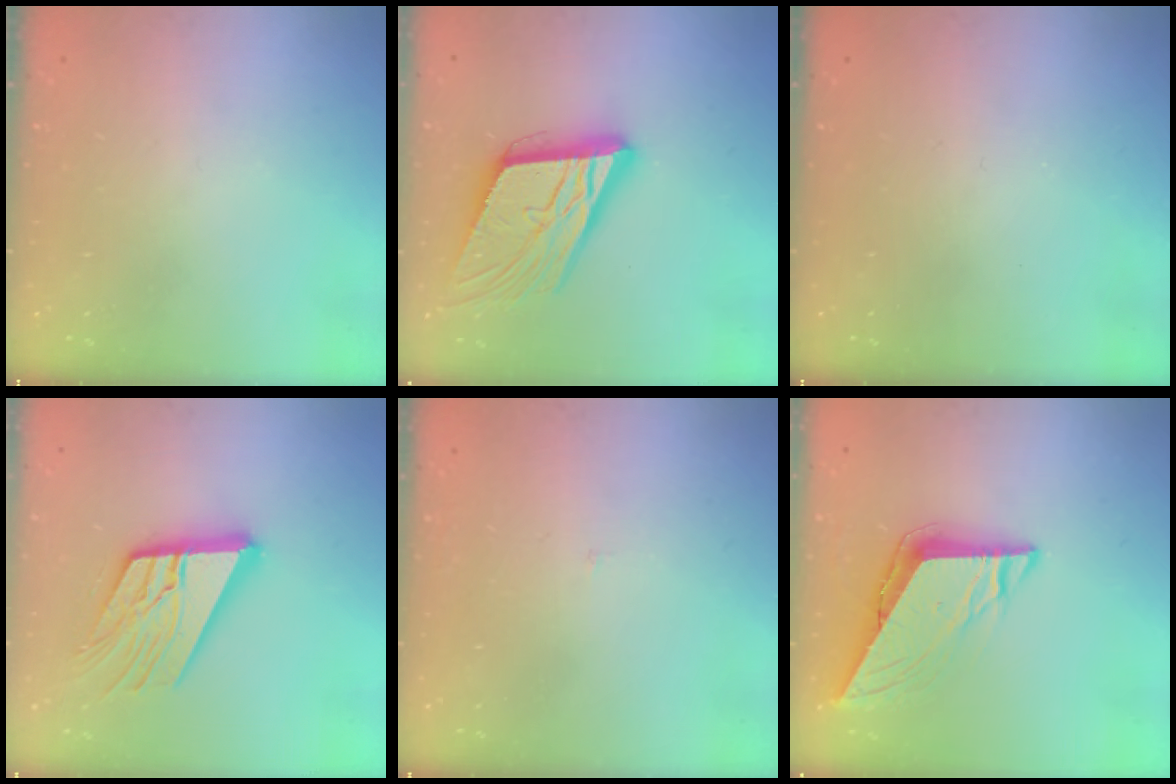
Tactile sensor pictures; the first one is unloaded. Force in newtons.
{"total": 18.5, "press": 18.2, "slide": 3.6}
{"total": 0.0}
{"total": 17.6, "press": 17.5, "slide": 2.2}
{"total": 2.0, "press": 2.0, "slide": 0.1}
{"total": 8.8, "press": 8.8, "slide": 0.9}